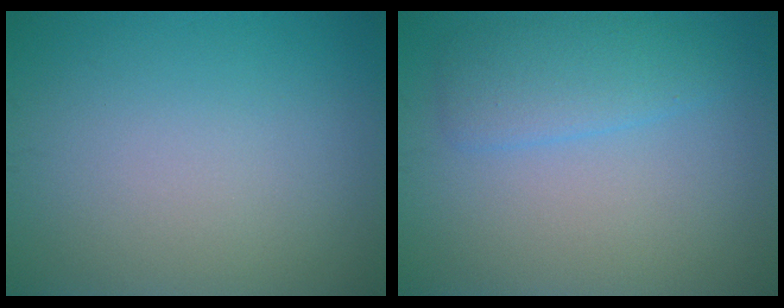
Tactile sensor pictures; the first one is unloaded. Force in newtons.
{"total": 3.1, "press": 3.1, "slide": 0.3}